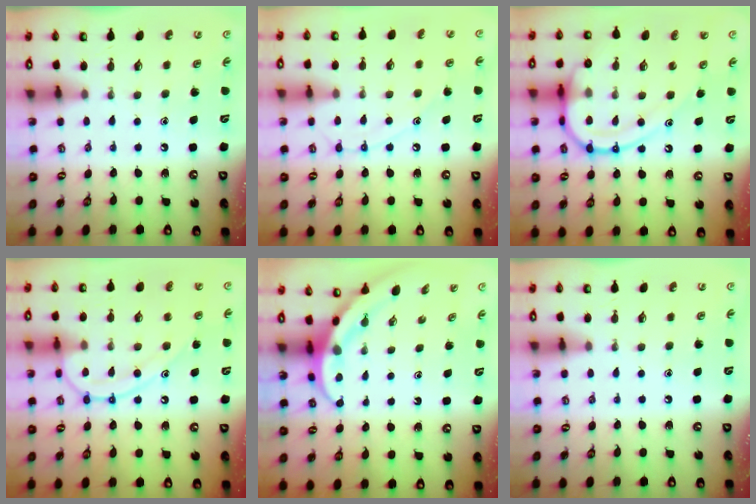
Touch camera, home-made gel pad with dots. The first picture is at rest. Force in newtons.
{"total": 9.0, "press": 9.0, "slide": 0.4}
{"total": 15.9, "press": 15.9, "slide": 1.1}
{"total": 14.0, "press": 14.0, "slide": 1.3}
{"total": 4.0, "press": 4.0, "slide": 0.4}
{"total": 0.0}